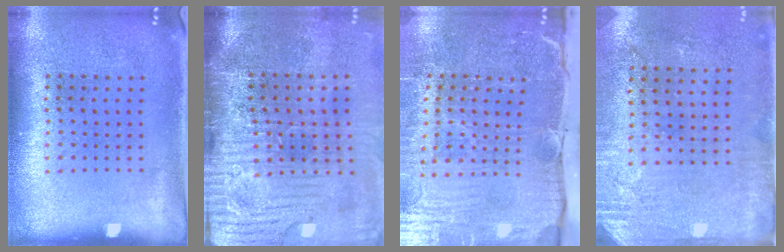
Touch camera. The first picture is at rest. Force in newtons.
{"total": 4.8, "press": 4.2, "slide": 2.4}
{"total": 5.2, "press": 4.4, "slide": 2.8}
{"total": 2.8, "press": 2.3, "slide": 1.6}